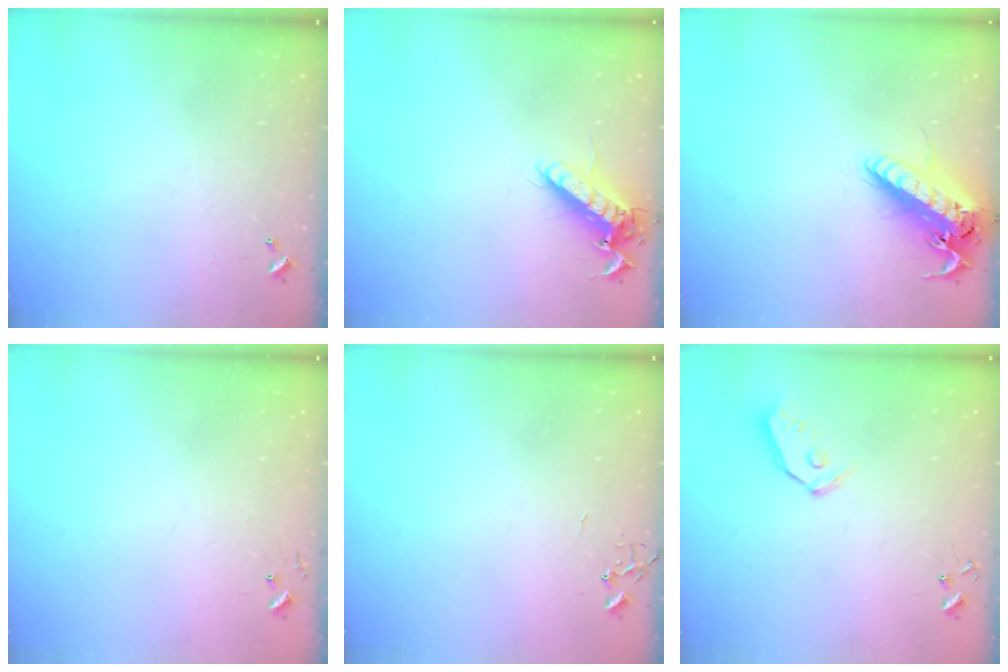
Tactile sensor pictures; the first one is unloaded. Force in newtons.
{"total": 12.7, "press": 12.5, "slide": 2.1}
{"total": 19.1, "press": 18.8, "slide": 3.3}
{"total": 4.7, "press": 4.7, "slide": 0.4}
{"total": 0.0}
{"total": 6.3, "press": 6.3, "slide": 0.7}